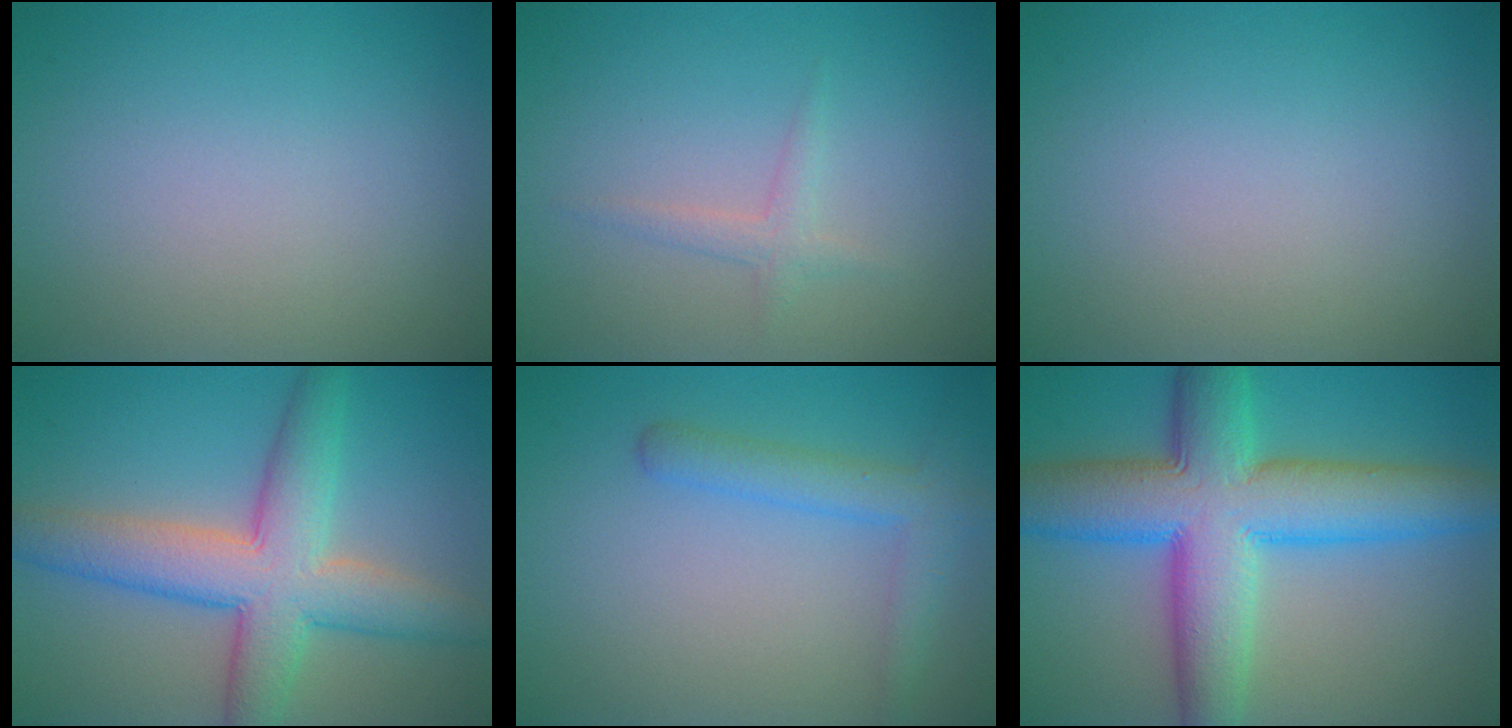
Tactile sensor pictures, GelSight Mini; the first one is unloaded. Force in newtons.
{"total": 1.3, "press": 1.3, "slide": 0.0}
{"total": 0.0}
{"total": 7.9, "press": 7.8, "slide": 0.2}
{"total": 3.0, "press": 3.0, "slide": 0.2}
{"total": 11.6, "press": 11.6, "slide": 0.2}